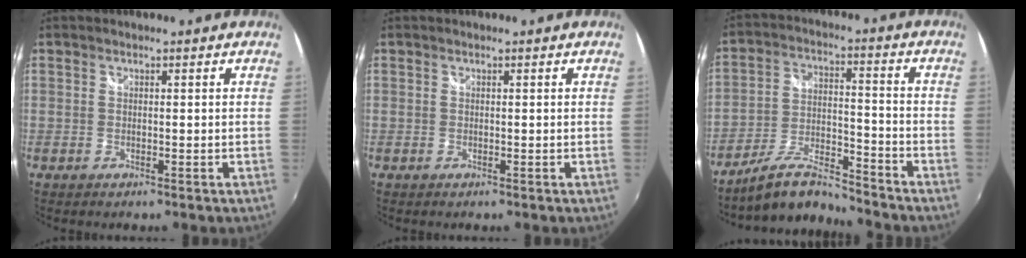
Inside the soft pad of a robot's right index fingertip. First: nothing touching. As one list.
[{"total": 0.0}, {"total": 10.0, "force": [-9.5, 1.1, 2.9], "torque": [-0.066, 0.013, -0.175]}]